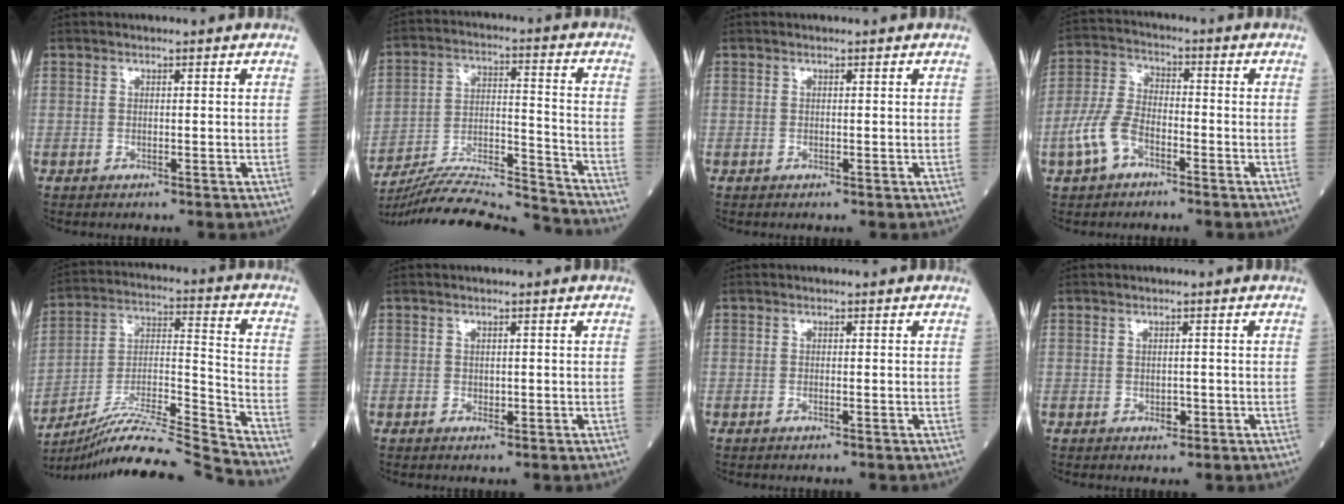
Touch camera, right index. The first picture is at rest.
{"total": 18.9, "force": [-18.2, -0.6, 4.9], "torque": [-0.104, 0.009, -0.296]}
{"total": 0.0}
{"total": 7.5, "force": [-3.7, 4.1, 5.1], "torque": [-0.129, 0.010, -0.080]}
{"total": 20.0, "force": [-18.5, -2.8, 7.0], "torque": [-0.138, 0.001, -0.318]}
{"total": 0.7, "force": [-0.1, 0.6, 0.4], "torque": [-0.005, 0.001, -0.002]}
{"total": 0.5, "force": [-0.2, 0.0, 0.5], "torque": [-0.010, -0.001, -0.004]}
{"total": 1.3, "force": [-0.4, 0.9, 0.9], "torque": [-0.012, 0.000, -0.004]}